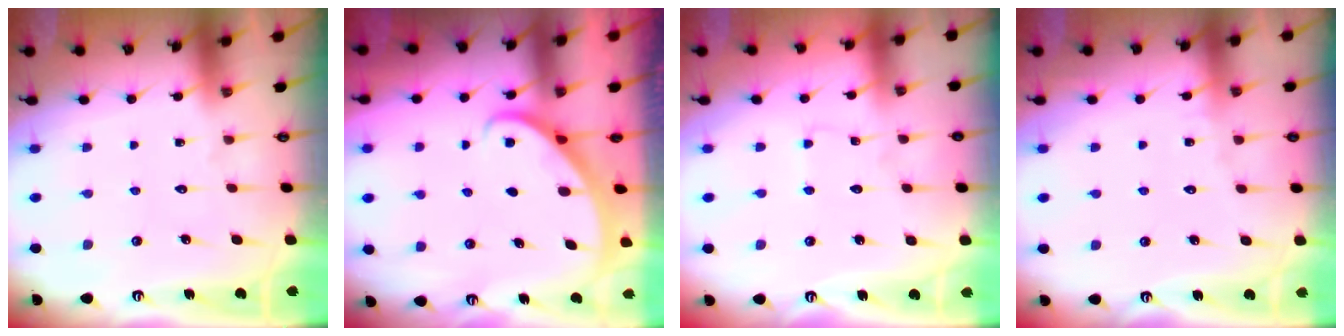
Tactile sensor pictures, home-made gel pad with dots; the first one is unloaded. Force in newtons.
{"total": 2.3, "press": 2.3, "slide": 0.2}
{"total": 2.5, "press": 2.5, "slide": 0.3}
{"total": 2.5, "press": 2.5, "slide": 0.2}